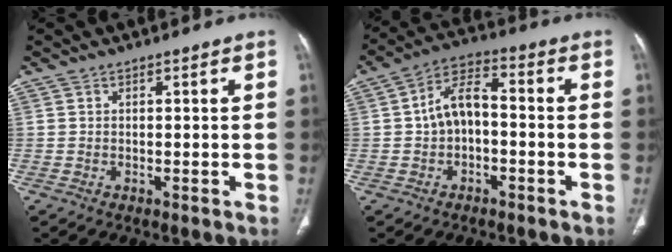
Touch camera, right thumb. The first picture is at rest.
{"total": 7.9, "force": [-0.8, 4.8, 6.2], "torque": [-0.103, 0.035, -0.026]}